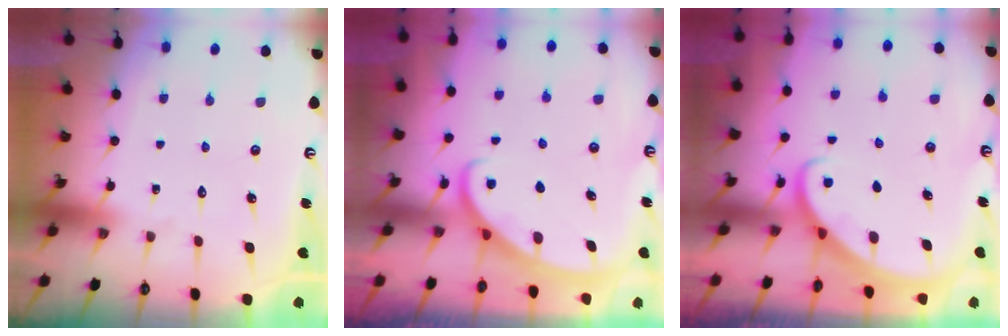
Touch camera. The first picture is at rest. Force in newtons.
{"total": 3.0, "press": 3.0, "slide": 0.1}
{"total": 2.8, "press": 2.8, "slide": 0.2}